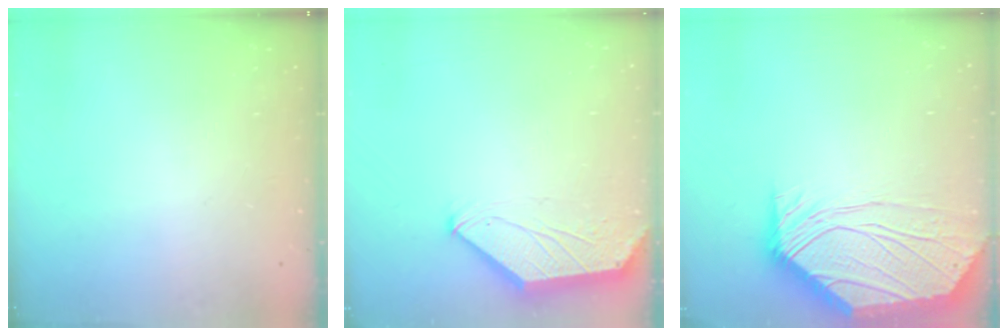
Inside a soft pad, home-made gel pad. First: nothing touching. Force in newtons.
{"total": 1.3, "press": 1.3, "slide": 0.3}
{"total": 7.1, "press": 7.1, "slide": 0.9}